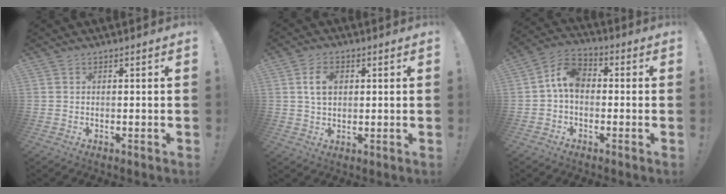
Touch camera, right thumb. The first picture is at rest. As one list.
[{"total": 6.4, "force": [1.5, 4.0, 4.7], "torque": [-0.087, 0.002, 0.024]}, {"total": 10.2, "force": [0.1, 6.6, 7.8], "torque": [-0.149, 0.019, 0.004]}]